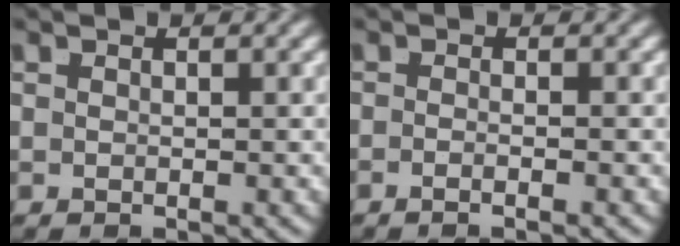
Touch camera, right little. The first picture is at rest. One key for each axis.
{"total": 1.5, "fx": -1.2, "fy": -0.4, "fz": 0.8, "tx": -0.013, "ty": 0.000, "tz": -0.023}